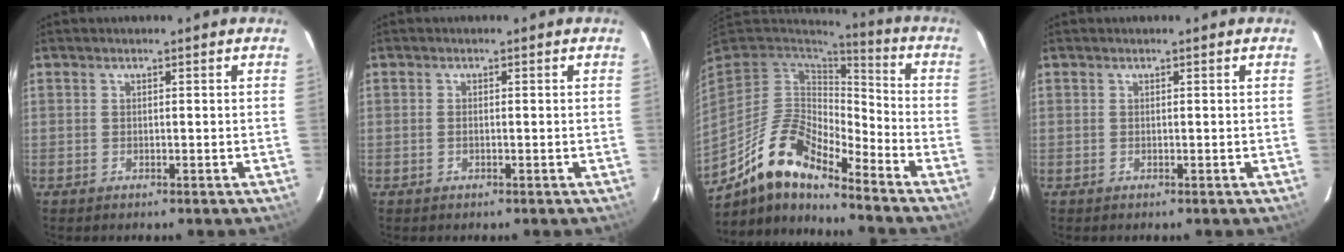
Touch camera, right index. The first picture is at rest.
{"total": 0.6, "force": [-0.2, 0.2, 0.5], "torque": [-0.010, 0.002, -0.005]}
{"total": 14.6, "force": [-10.5, 4.4, 9.1], "torque": [-0.173, -0.007, -0.207]}
{"total": 0.0}